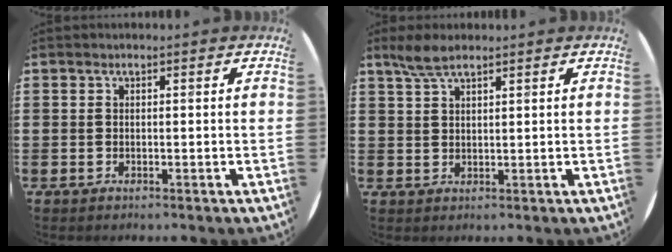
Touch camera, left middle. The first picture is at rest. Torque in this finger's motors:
{"motor_torque": [0.39, -0.32, 0.08, 0.03]}